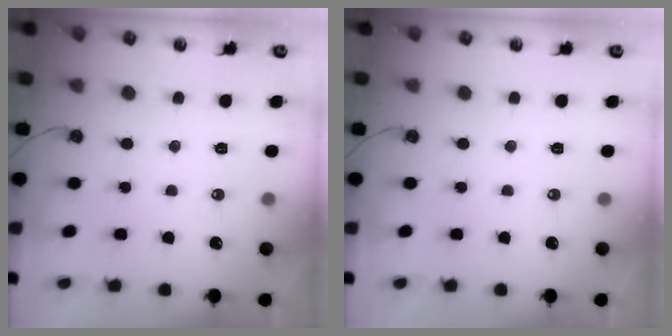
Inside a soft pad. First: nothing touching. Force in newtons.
{"total": 0.0}